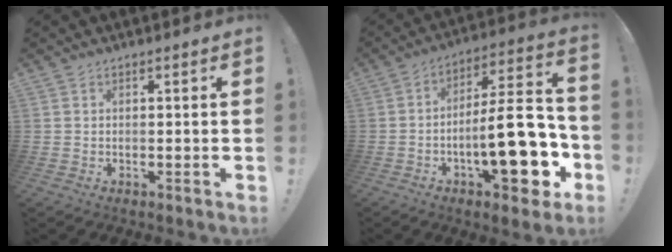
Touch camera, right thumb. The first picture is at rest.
{"total": 22.0, "force": [-6.3, 7.5, 19.7], "torque": [-0.291, 0.044, -0.093]}